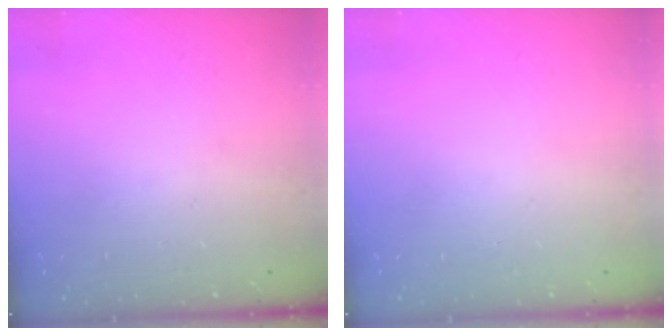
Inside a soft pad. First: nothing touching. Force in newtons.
{"total": 0.0}